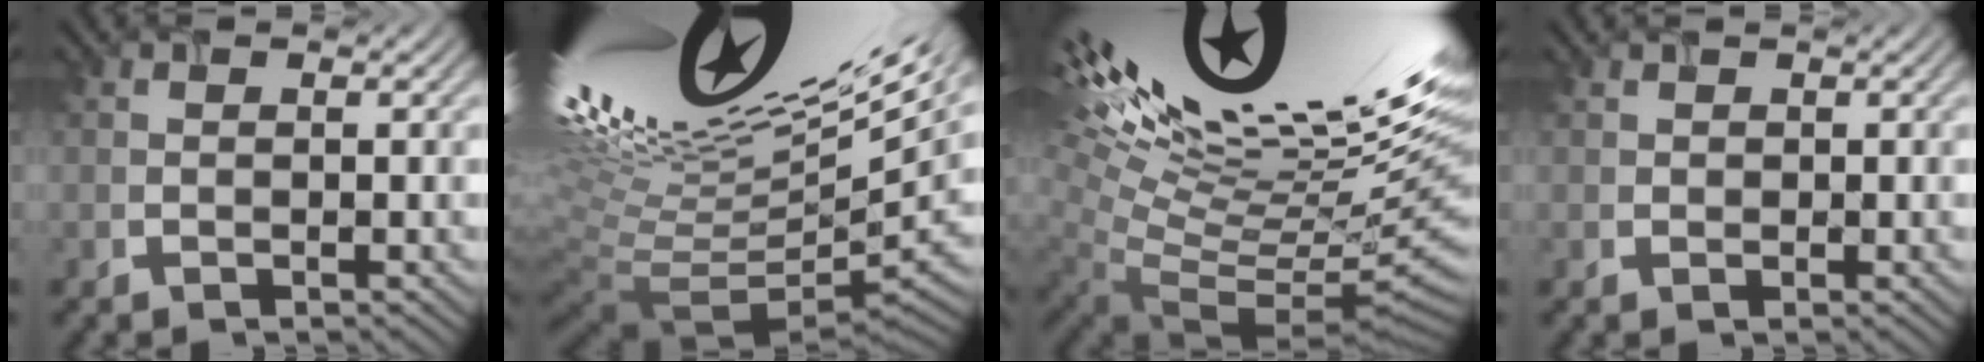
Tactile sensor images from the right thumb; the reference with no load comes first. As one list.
[{"total": 17.6, "force": [7.0, 5.3, 15.3], "torque": [-0.239, 0.026, 0.151]}, {"total": 18.4, "force": [7.6, 5.4, 15.8], "torque": [-0.201, 0.036, 0.147]}, {"total": 1.0, "force": [0.7, 0.7, 0.2], "torque": [-0.004, 0.008, 0.020]}]